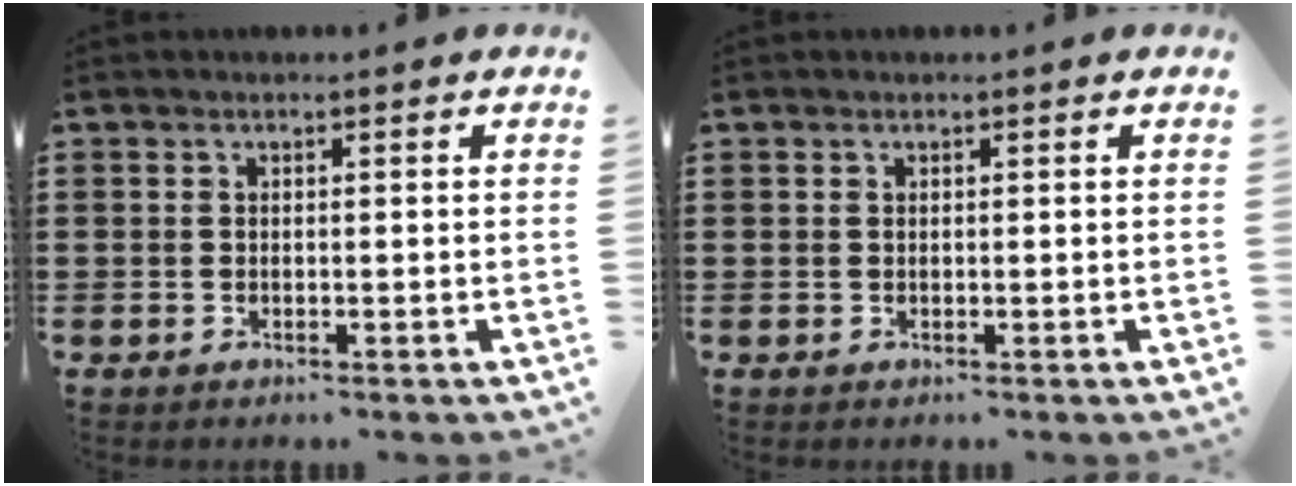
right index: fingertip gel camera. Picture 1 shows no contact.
{"total": 0.0}